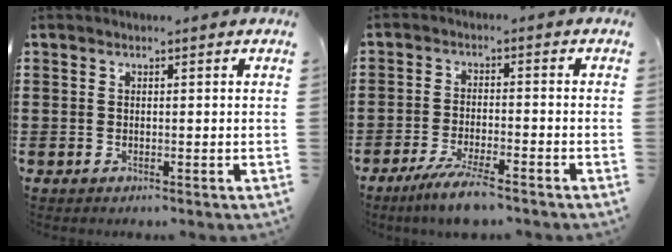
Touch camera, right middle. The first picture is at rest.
{"total": 5.6, "force": [-4.5, 0.4, 3.3], "torque": [-0.071, -0.013, -0.085]}